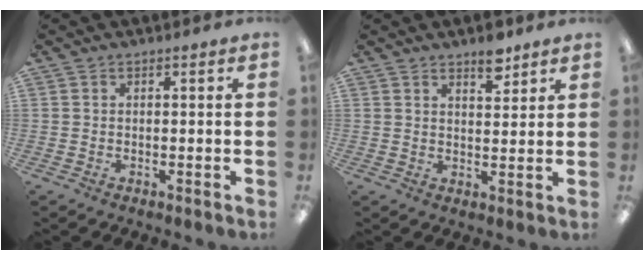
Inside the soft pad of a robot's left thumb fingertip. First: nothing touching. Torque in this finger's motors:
{"motor_torque": [0.92, 0.22, 1.18, -0.56, 0.00]}